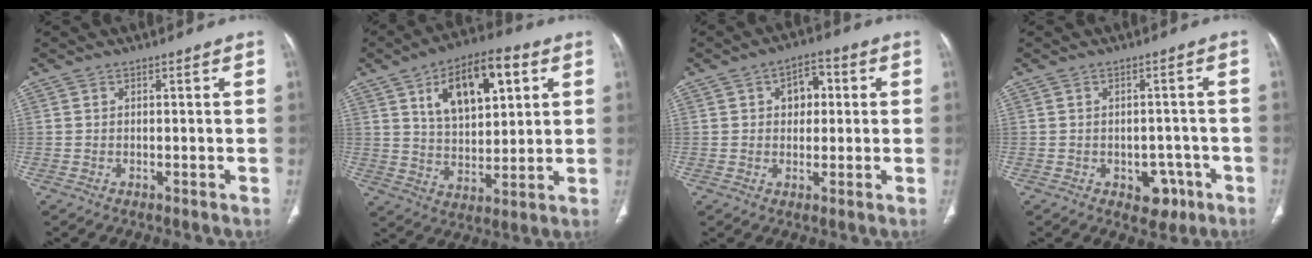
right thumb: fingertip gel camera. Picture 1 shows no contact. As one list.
[{"total": 16.4, "force": [6.4, 8.2, 12.7], "torque": [-0.171, -0.006, 0.107]}, {"total": 6.2, "force": [1.3, 4.3, 4.3], "torque": [-0.035, 0.011, 0.014]}, {"total": 5.4, "force": [-2.5, 3.8, 3.0], "torque": [-0.009, 0.017, -0.025]}]